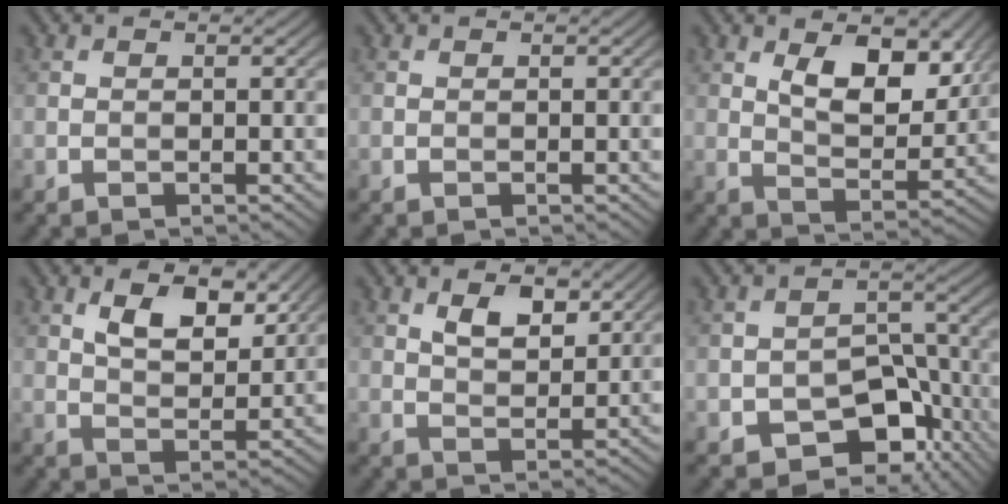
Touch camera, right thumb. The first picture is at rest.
{"total": 0.0}
{"total": 8.5, "force": [3.8, 4.1, 6.4], "torque": [-0.112, -0.009, 0.066]}
{"total": 6.4, "force": [3.4, 3.0, 4.5], "torque": [-0.083, -0.006, 0.064]}
{"total": 4.0, "force": [2.2, 1.9, 2.8], "torque": [-0.058, -0.005, 0.042]}
{"total": 9.7, "force": [-5.1, 6.0, 5.7], "torque": [-0.085, -0.014, -0.083]}